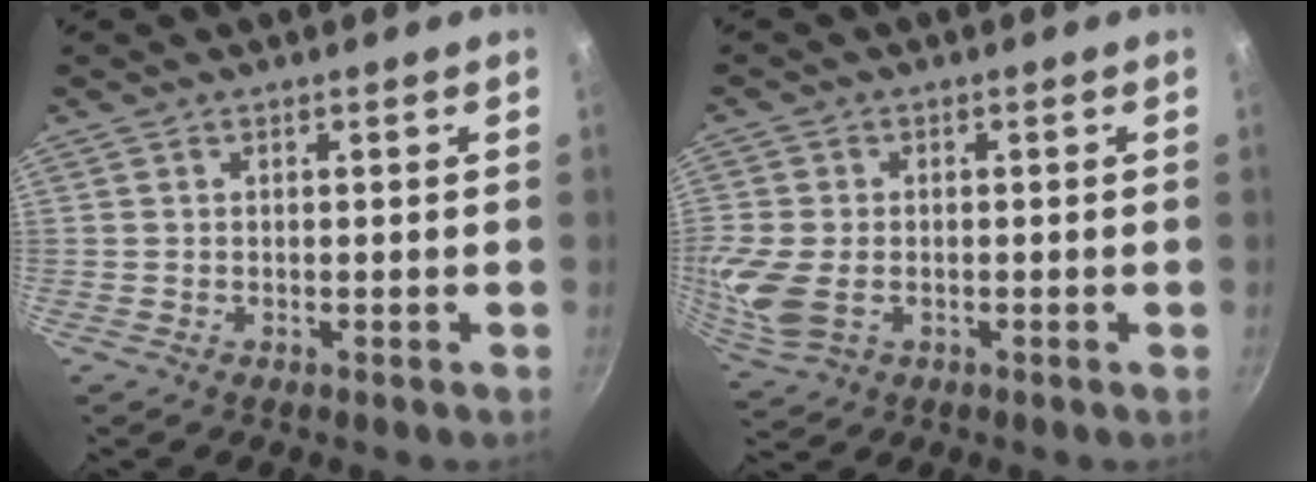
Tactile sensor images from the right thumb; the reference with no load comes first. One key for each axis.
{"total": 8.8, "fx": -1.5, "fy": 5.8, "fz": 6.4, "tx": -0.145, "ty": -0.012, "tz": -0.029}